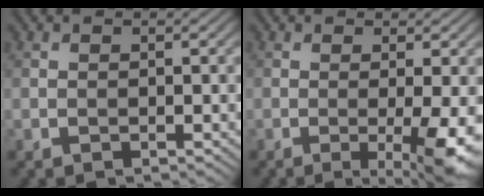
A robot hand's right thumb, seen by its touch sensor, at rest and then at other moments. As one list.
[{"total": 6.0, "force": [-1.4, 0.9, 5.8], "torque": [-0.093, -0.006, -0.017]}]